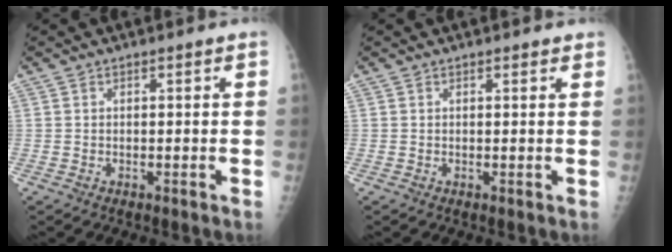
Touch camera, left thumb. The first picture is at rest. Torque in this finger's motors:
{"motor_torque": [-0.16, -0.01, -0.11, -0.04, 0.01]}